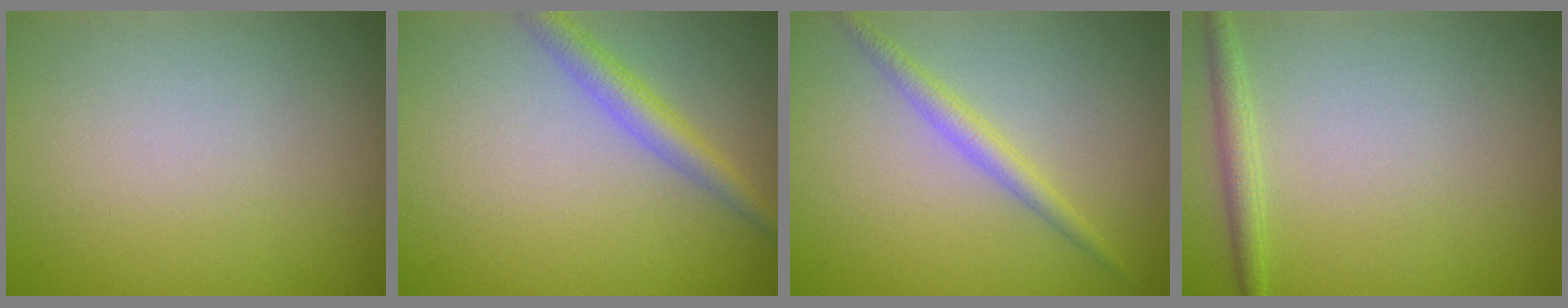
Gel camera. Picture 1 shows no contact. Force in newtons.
{"total": 2.7, "press": 2.7, "slide": 0.1}
{"total": 2.0, "press": 2.0, "slide": 0.1}
{"total": 1.8, "press": 1.8, "slide": 0.1}